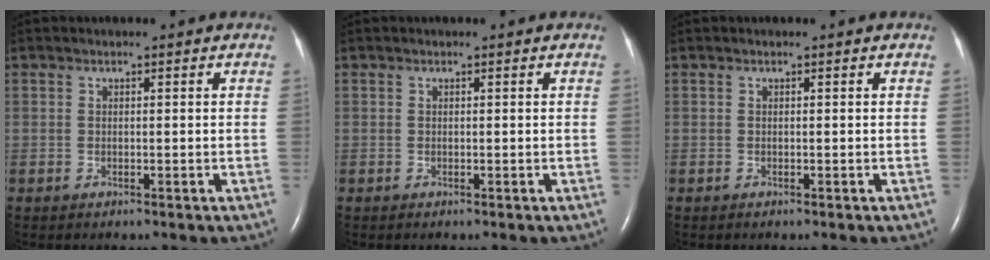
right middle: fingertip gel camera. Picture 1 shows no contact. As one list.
[{"total": 0.0}, {"total": 0.0}]